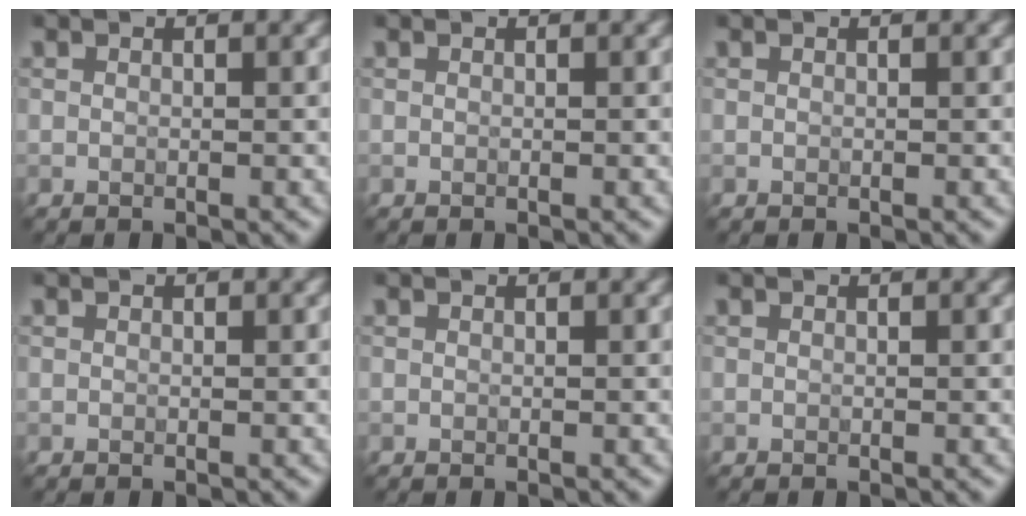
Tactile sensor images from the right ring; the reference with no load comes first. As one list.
[{"total": 0.0}, {"total": 0.0}, {"total": 0.0}, {"total": 0.0}, {"total": 0.0}]